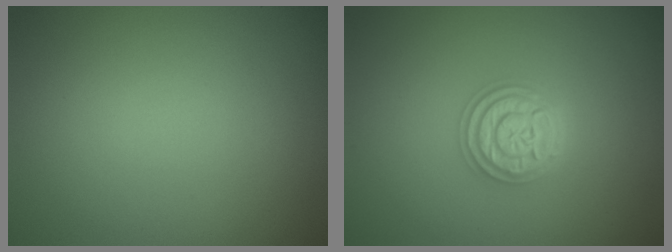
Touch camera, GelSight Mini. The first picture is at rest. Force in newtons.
{"total": 3.7, "press": 3.6, "slide": 0.5}